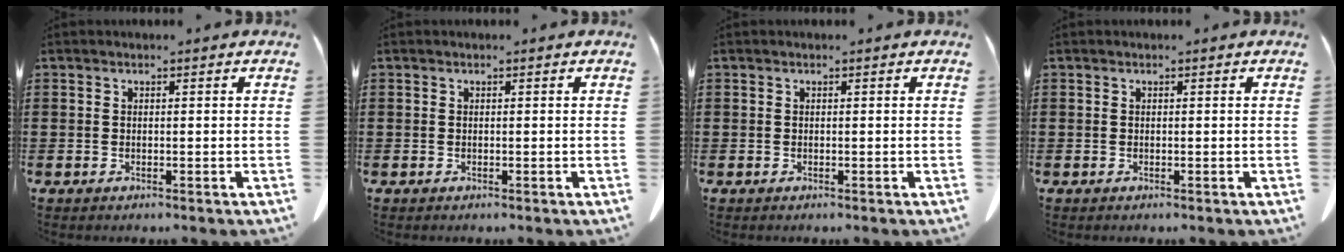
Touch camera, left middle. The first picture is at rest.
{"total": 0.0}
{"total": 0.0}
{"total": 0.0}